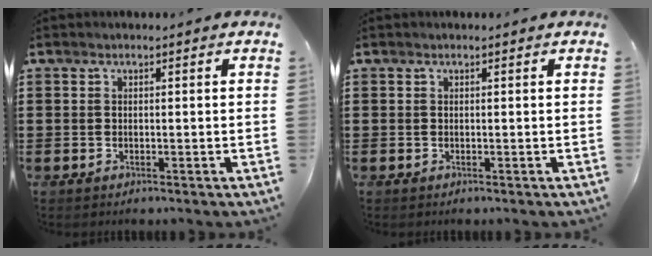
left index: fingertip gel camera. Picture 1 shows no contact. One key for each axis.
{"total": 0.0}